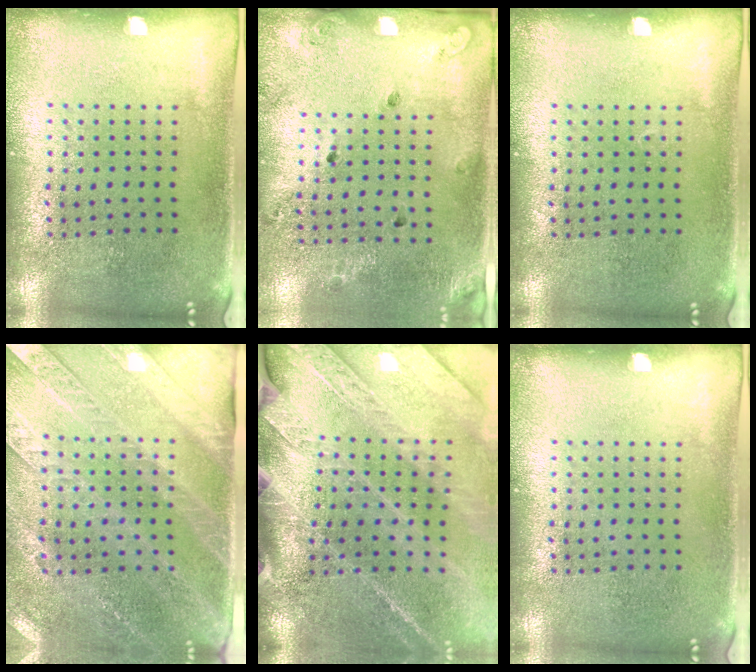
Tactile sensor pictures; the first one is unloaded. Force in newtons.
{"total": 1.6, "press": 1.3, "slide": 0.9}
{"total": 0.0}
{"total": 2.9, "press": 2.7, "slide": 1.1}
{"total": 3.3, "press": 3.0, "slide": 1.5}
{"total": 0.0}